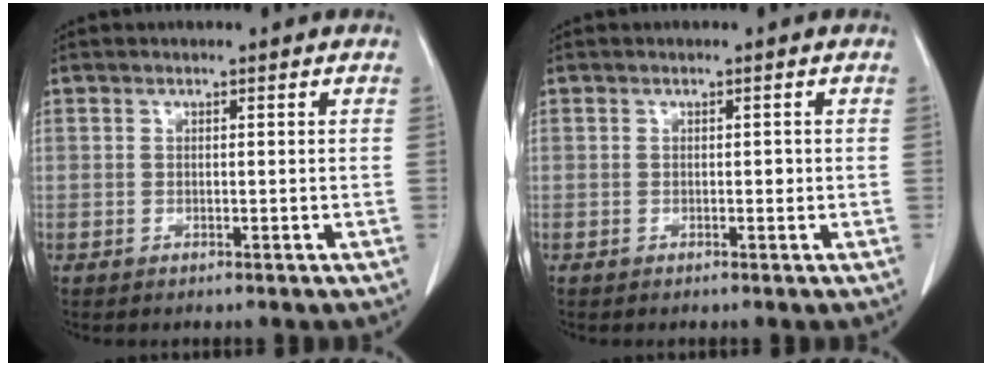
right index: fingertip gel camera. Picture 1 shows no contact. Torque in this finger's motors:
{"motor_torque": [0.04, -0.02, 0.03, 0.01]}